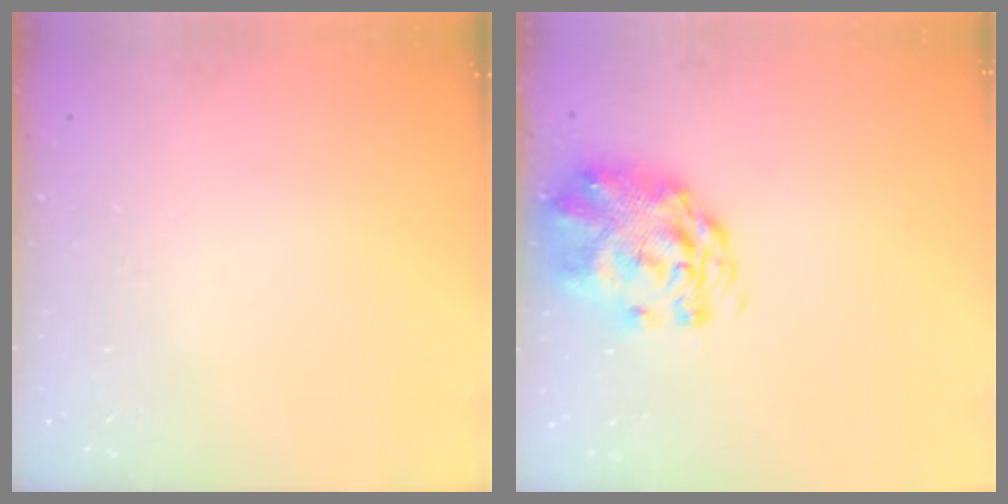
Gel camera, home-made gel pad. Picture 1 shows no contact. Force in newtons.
{"total": 2.8, "press": 2.5, "slide": 1.1}